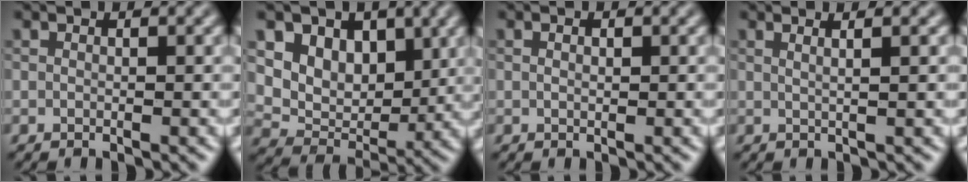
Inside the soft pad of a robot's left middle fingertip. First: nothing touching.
{"total": 7.0, "force": [3.1, 5.1, 3.6], "torque": [-0.066, -0.011, 0.061]}
{"total": 0.8, "force": [0.3, 0.4, 0.6], "torque": [-0.012, 0.002, 0.005]}
{"total": 3.0, "force": [1.4, 1.2, 2.4], "torque": [-0.013, 0.008, -0.011]}